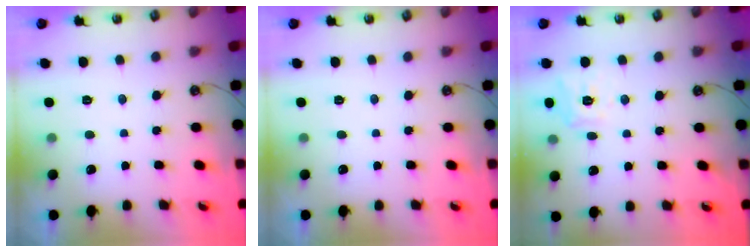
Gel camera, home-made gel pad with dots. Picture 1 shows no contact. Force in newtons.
{"total": 0.0}
{"total": 9.7, "press": 9.6, "slide": 1.0}